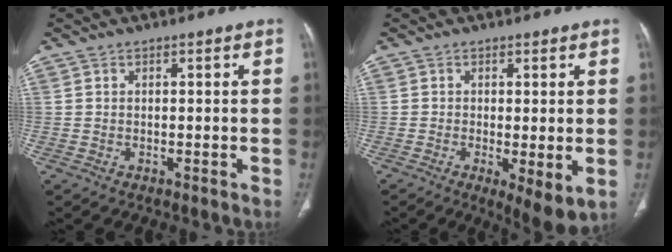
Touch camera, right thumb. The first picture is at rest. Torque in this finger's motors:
{"motor_torque": [-0.06, 0.24, -0.04, 0.06, 0.01]}